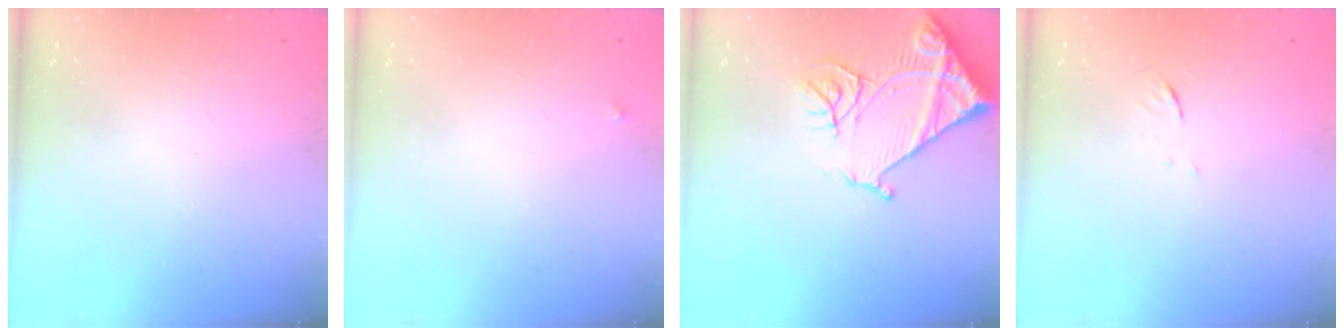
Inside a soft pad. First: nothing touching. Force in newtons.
{"total": 2.5, "press": 2.4, "slide": 0.4}
{"total": 14.4, "press": 14.3, "slide": 1.7}
{"total": 3.2, "press": 3.0, "slide": 1.3}